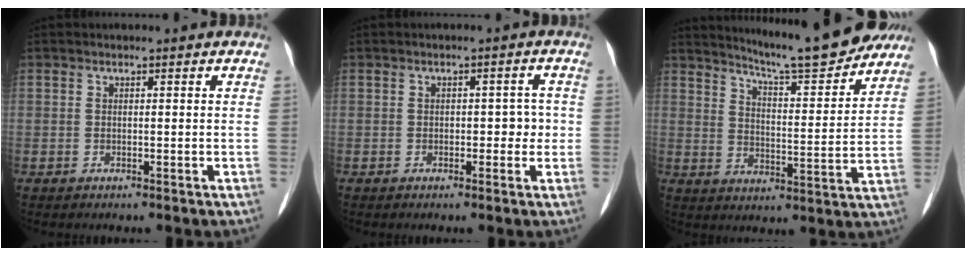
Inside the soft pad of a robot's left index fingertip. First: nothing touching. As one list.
[{"total": 3.1, "force": [-0.4, 1.8, 2.5], "torque": [-0.023, 0.018, -0.006]}, {"total": 14.0, "force": [13.0, 0.7, 5.2], "torque": [-0.083, -0.008, 0.187]}]